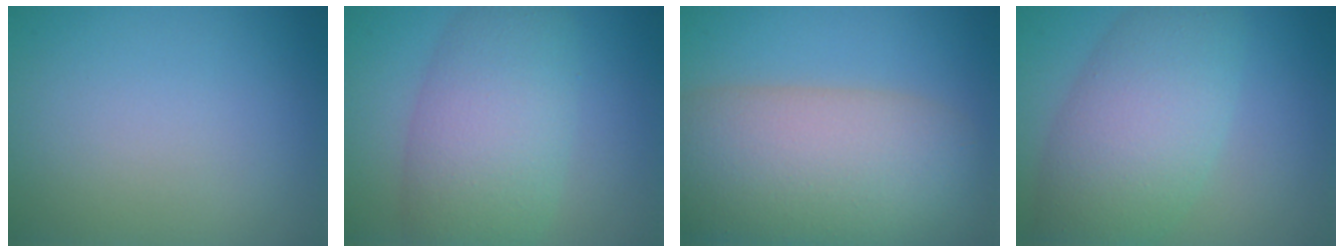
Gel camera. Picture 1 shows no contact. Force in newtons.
{"total": 7.5, "press": 7.5, "slide": 0.4}
{"total": 12.4, "press": 12.4, "slide": 0.6}
{"total": 7.3, "press": 7.3, "slide": 0.3}